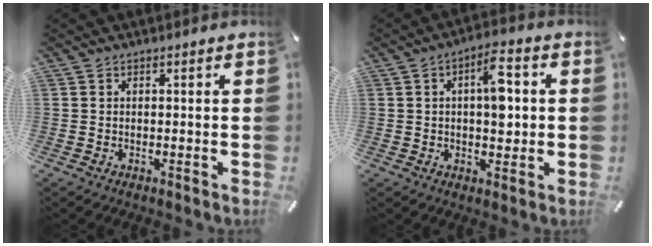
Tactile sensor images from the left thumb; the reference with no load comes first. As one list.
[{"total": 8.8, "force": [1.2, 4.5, 7.5], "torque": [-0.097, 0.002, 0.016]}]